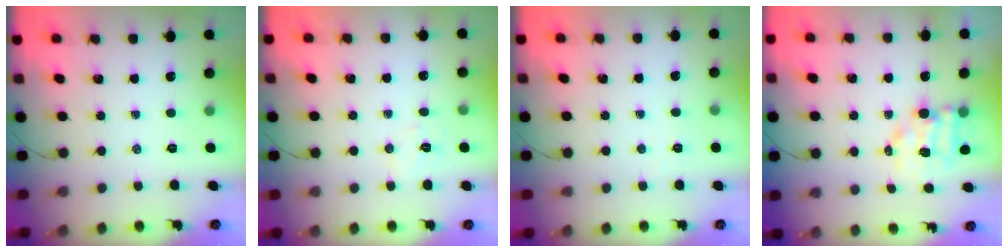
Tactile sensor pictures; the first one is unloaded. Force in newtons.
{"total": 5.1, "press": 5.0, "slide": 1.1}
{"total": 1.9, "press": 1.8, "slide": 0.6}
{"total": 7.3, "press": 7.2, "slide": 0.8}